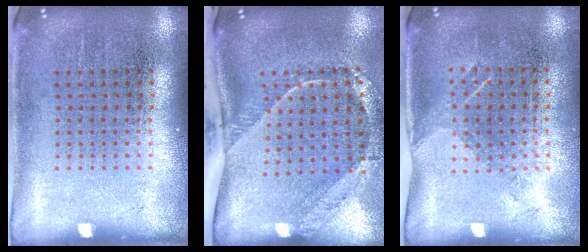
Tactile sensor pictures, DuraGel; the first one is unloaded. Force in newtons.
{"total": 2.7, "press": 1.8, "slide": 2.0}
{"total": 1.2, "press": 1.0, "slide": 0.7}